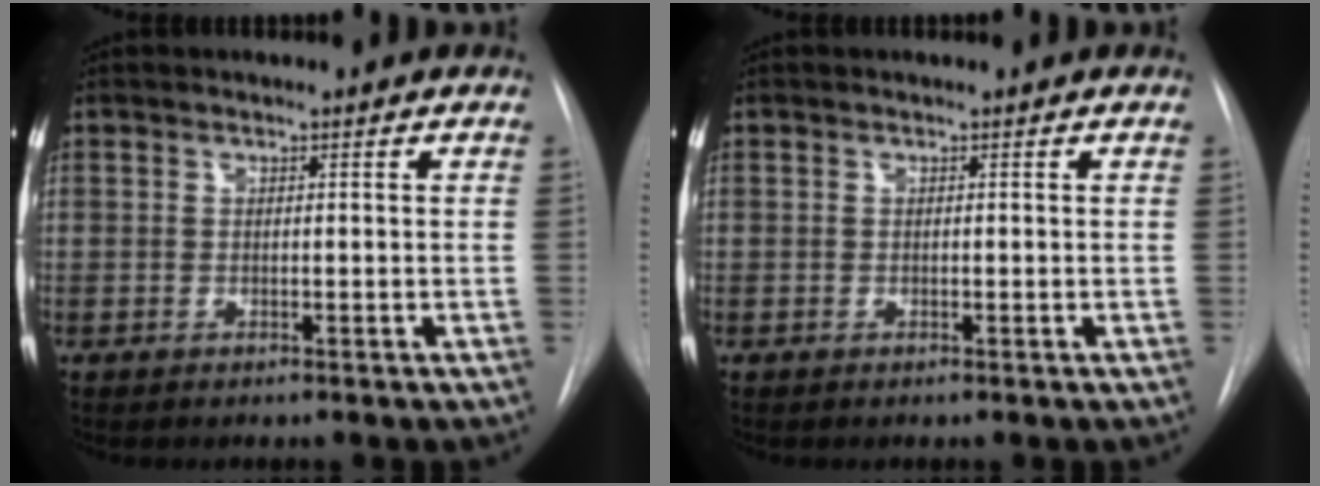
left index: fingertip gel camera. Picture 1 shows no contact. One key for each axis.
{"total": 0.0}